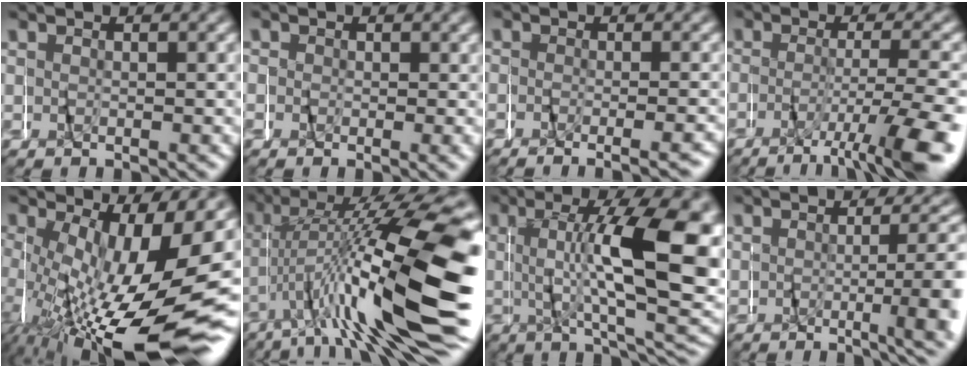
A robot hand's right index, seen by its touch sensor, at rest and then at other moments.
{"total": 1.0, "force": [0.3, 1.0, 0.2], "torque": [0.004, -0.003, 0.002]}
{"total": 1.6, "force": [-1.5, -0.1, 0.5], "torque": [-0.005, -0.004, -0.026]}
{"total": 6.5, "force": [-4.0, 1.3, 5.0], "torque": [-0.066, -0.013, -0.060]}
{"total": 14.5, "force": [-3.8, 5.7, 12.7], "torque": [-0.209, -0.038, -0.031]}
{"total": 13.3, "force": [-2.7, 3.5, 12.5], "torque": [-0.191, 0.005, -0.031]}
{"total": 13.9, "force": [2.0, 4.8, 12.9], "torque": [-0.168, 0.019, 0.030]}
{"total": 4.6, "force": [-0.6, 0.5, 4.6], "torque": [-0.039, 0.007, -0.007]}